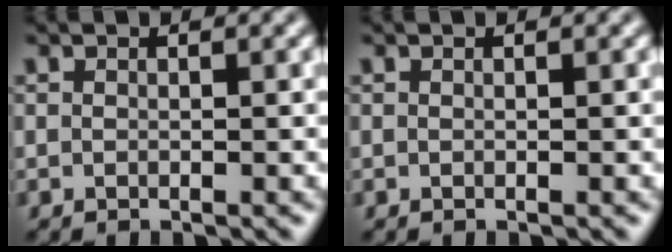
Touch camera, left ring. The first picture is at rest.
{"total": 0.0}